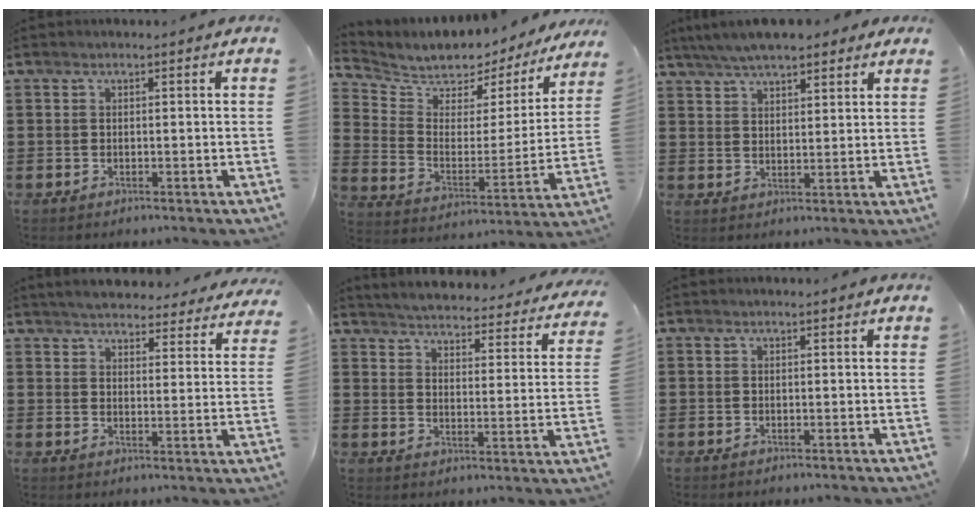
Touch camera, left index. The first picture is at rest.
{"total": 5.5, "force": [4.9, 2.3, 0.1], "torque": [-0.034, -0.048, 0.079]}
{"total": 5.5, "force": [4.9, 1.2, 2.3], "torque": [-0.058, -0.005, 0.089]}
{"total": 4.3, "force": [4.2, 0.1, 0.6], "torque": [-0.032, -0.026, 0.073]}
{"total": 4.0, "force": [4.0, -0.4, 0.4], "torque": [-0.033, -0.041, 0.062]}
{"total": 0.0}